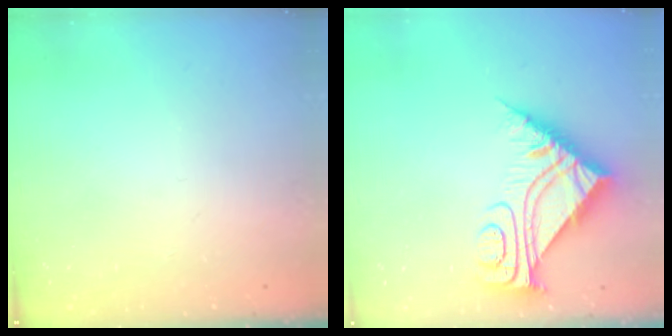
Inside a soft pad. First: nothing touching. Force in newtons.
{"total": 10.7, "press": 10.7, "slide": 1.0}